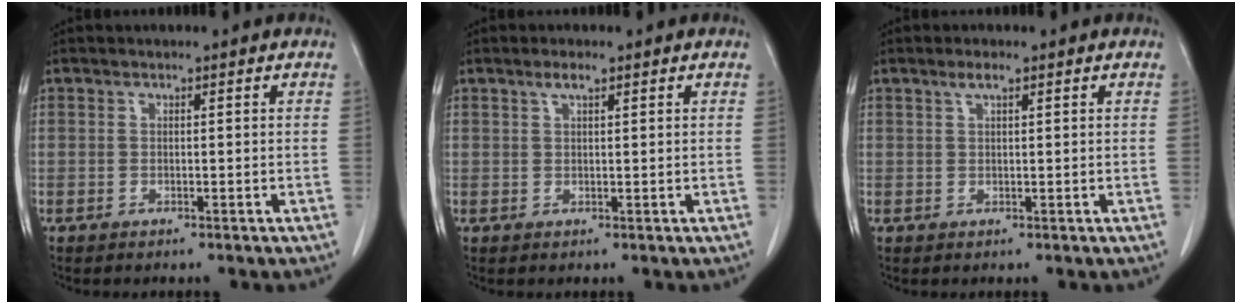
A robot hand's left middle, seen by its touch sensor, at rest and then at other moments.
{"total": 1.7, "force": [1.1, 0.3, 1.2], "torque": [-0.028, 0.004, 0.021]}
{"total": 1.6, "force": [1.0, 0.2, 1.2], "torque": [-0.028, 0.004, 0.020]}